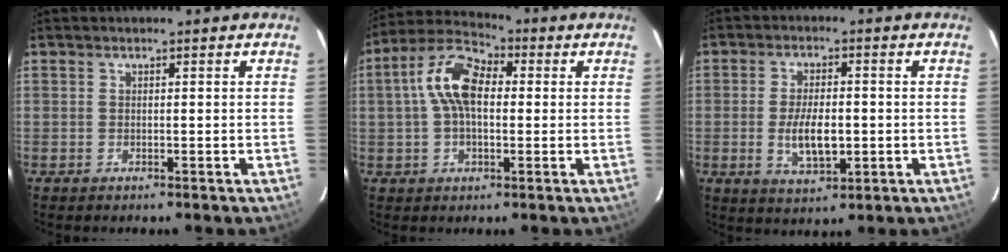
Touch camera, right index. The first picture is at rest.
{"total": 11.0, "force": [1.2, 6.1, 9.0], "torque": [-0.182, 0.028, 0.015]}
{"total": 7.7, "force": [-1.2, 3.4, 6.8], "torque": [-0.133, -0.005, -0.016]}